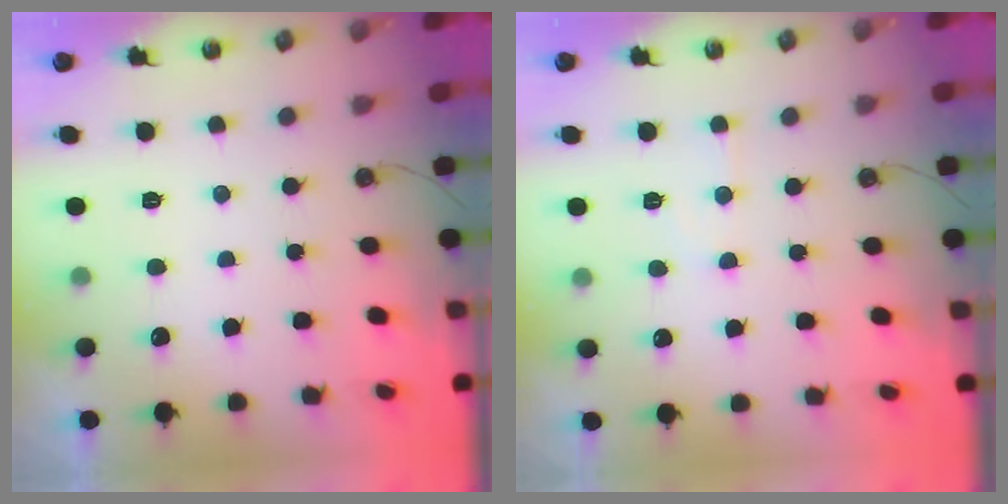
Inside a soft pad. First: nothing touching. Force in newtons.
{"total": 6.2, "press": 6.2, "slide": 0.4}